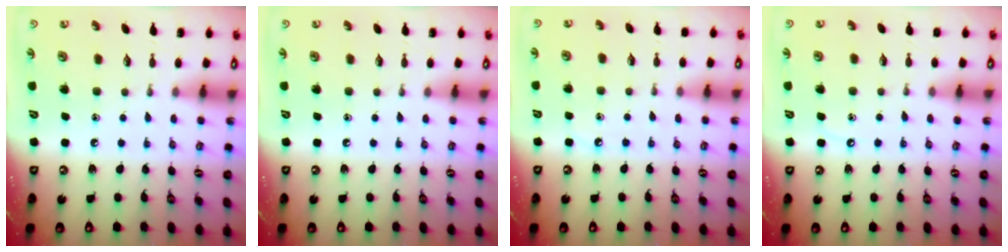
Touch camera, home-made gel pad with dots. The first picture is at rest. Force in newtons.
{"total": 0.0}
{"total": 3.5, "press": 3.5, "slide": 0.5}
{"total": 5.3, "press": 5.2, "slide": 0.8}